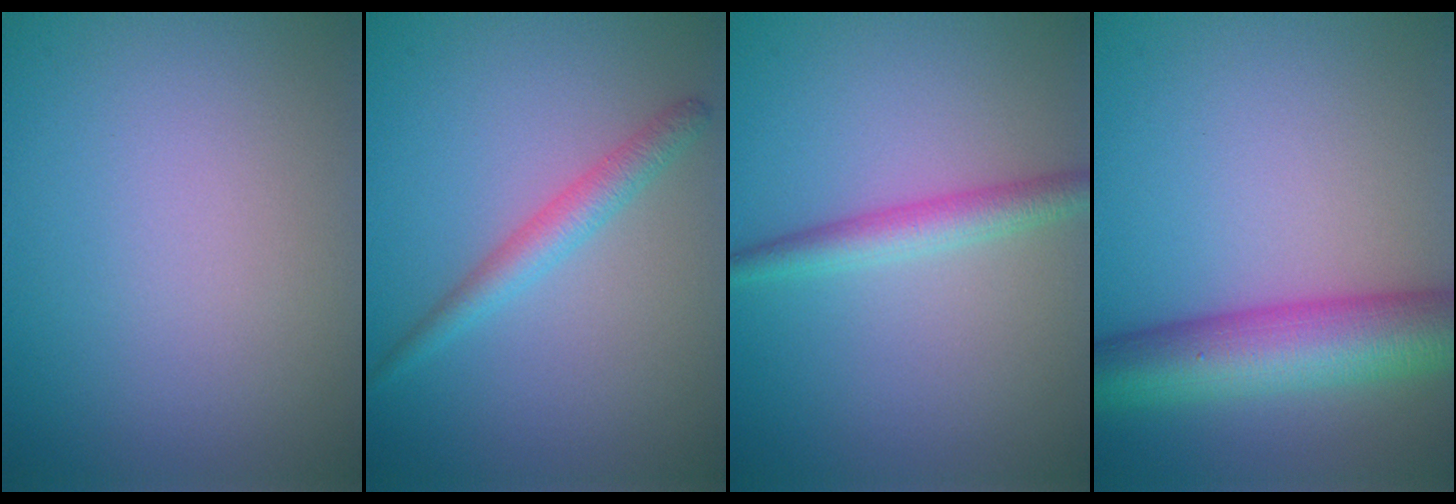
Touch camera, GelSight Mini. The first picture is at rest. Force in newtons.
{"total": 2.4, "press": 2.4, "slide": 0.1}
{"total": 2.7, "press": 2.7, "slide": 0.0}
{"total": 8.9, "press": 8.9, "slide": 0.2}